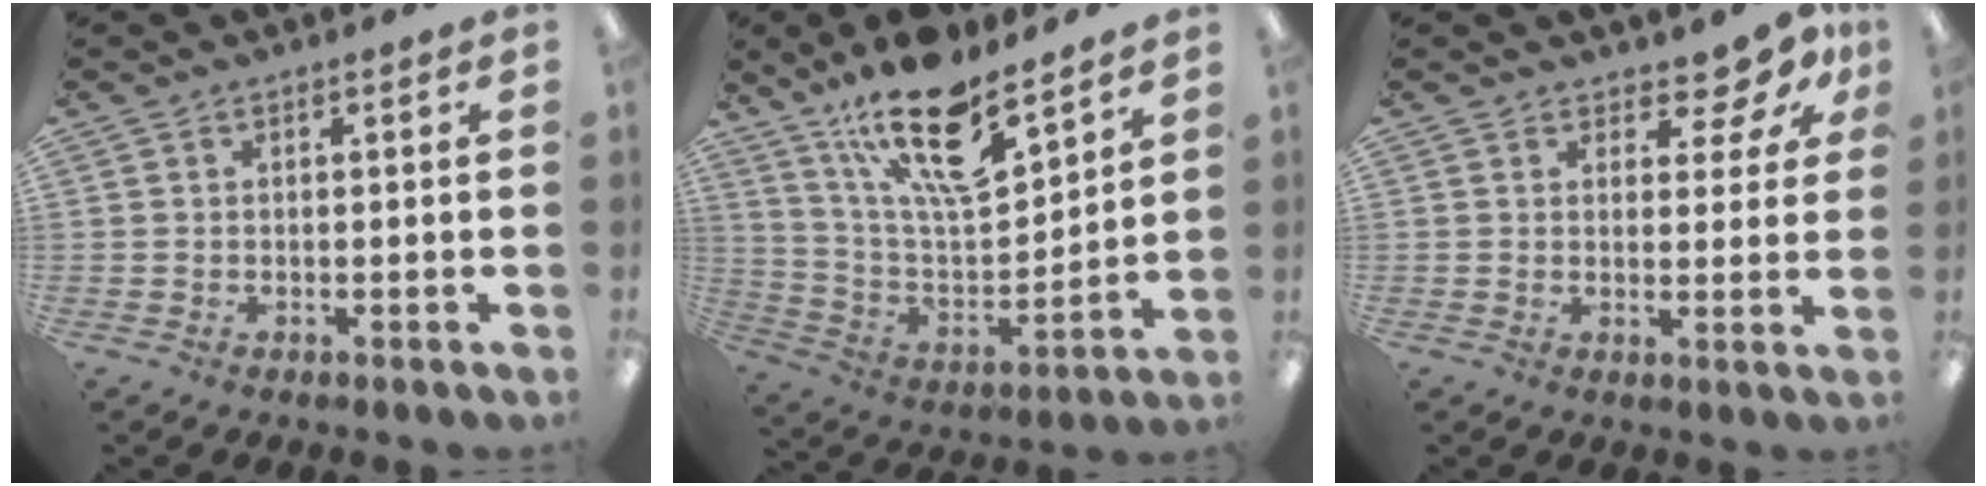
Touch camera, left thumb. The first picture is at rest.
{"total": 20.3, "force": [13.9, 7.2, 13.0], "torque": [-0.221, -0.081, 0.237]}
{"total": 6.0, "force": [4.8, 2.8, 2.3], "torque": [-0.022, -0.035, 0.082]}